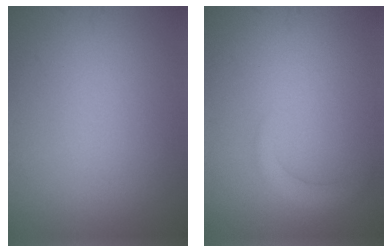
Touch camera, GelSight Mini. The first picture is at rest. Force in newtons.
{"total": 1.6, "press": 1.6, "slide": 0.2}